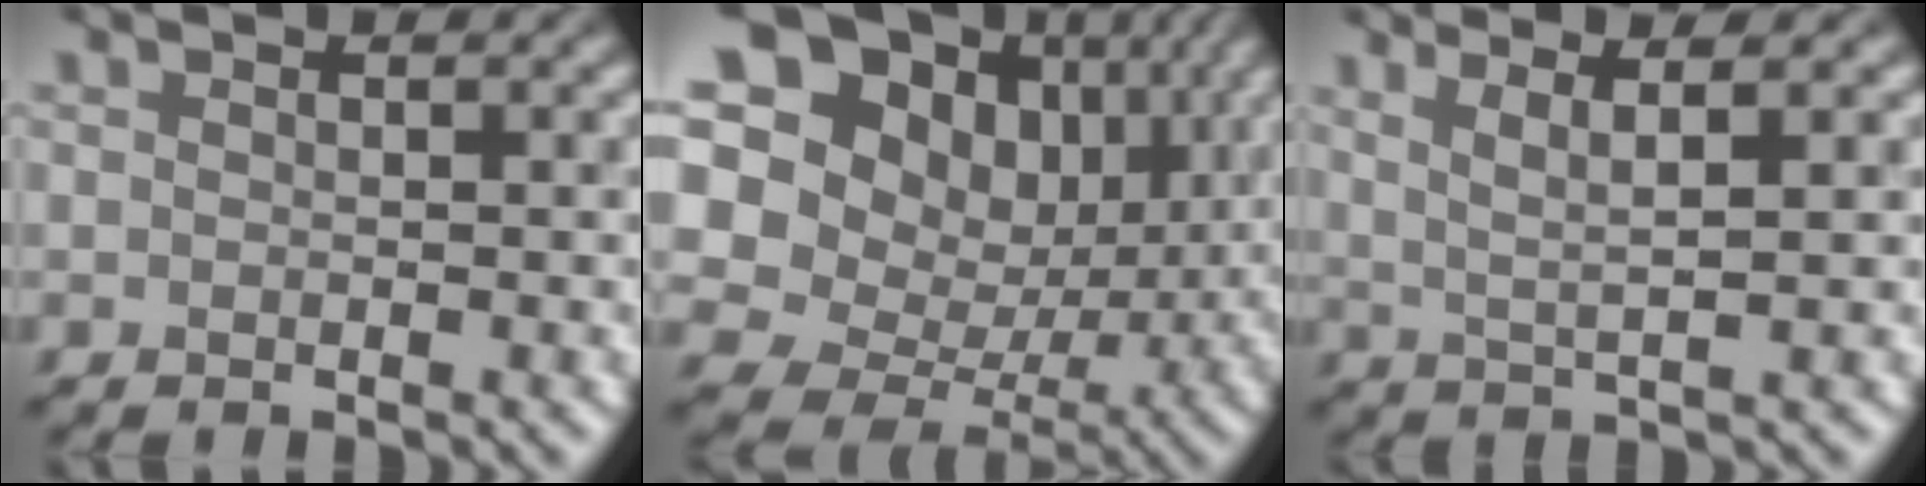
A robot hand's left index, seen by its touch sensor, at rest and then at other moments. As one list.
[{"total": 18.9, "force": [5.1, 15.5, 9.6], "torque": [-0.244, 0.038, 0.096]}, {"total": 3.3, "force": [1.7, 0.5, 2.8], "torque": [-0.053, 0.004, 0.033]}]